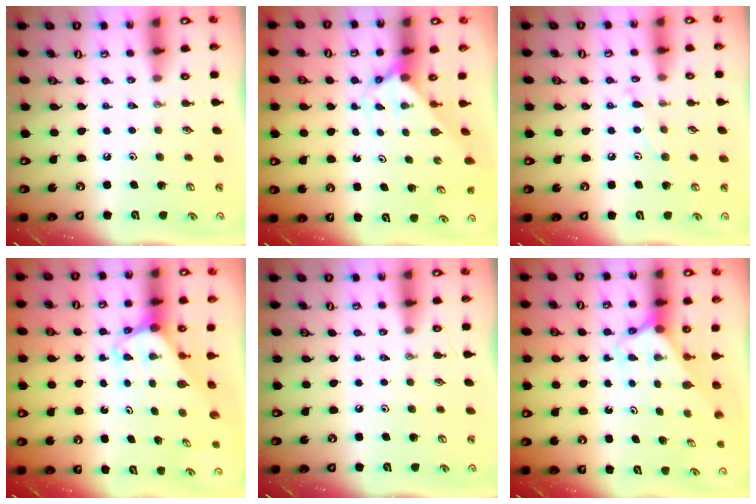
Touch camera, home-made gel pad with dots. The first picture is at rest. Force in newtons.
{"total": 2.4, "press": 2.4, "slide": 0.2}
{"total": 6.6, "press": 6.6, "slide": 0.2}
{"total": 1.9, "press": 1.9, "slide": 0.1}
{"total": 0.0}
{"total": 2.6, "press": 2.6, "slide": 0.2}